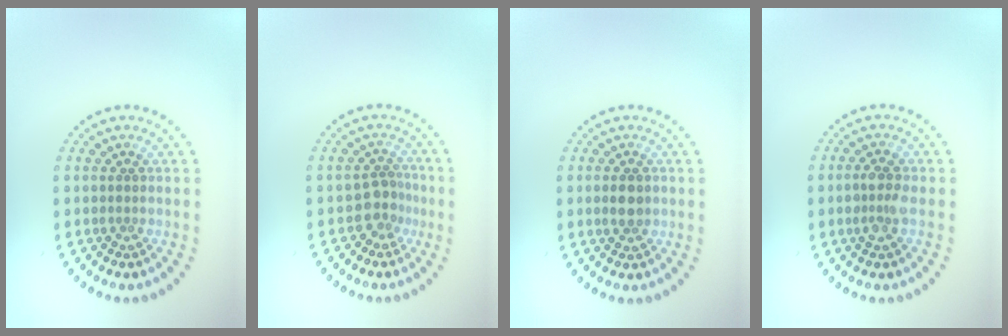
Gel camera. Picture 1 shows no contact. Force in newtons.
{"total": 2.2, "press": 1.7, "slide": 1.4}
{"total": 1.9, "press": 1.9, "slide": 0.1}
{"total": 2.2, "press": 2.1, "slide": 0.4}